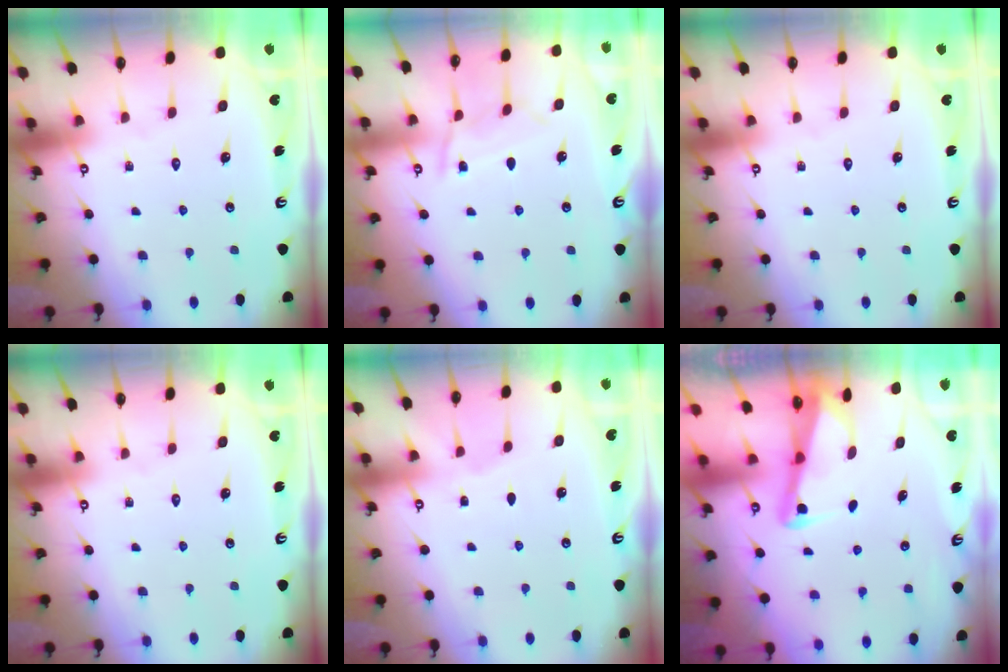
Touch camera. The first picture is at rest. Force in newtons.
{"total": 7.7, "press": 7.7, "slide": 0.7}
{"total": 0.0}
{"total": 0.0}
{"total": 1.6, "press": 1.5, "slide": 0.3}
{"total": 2.9, "press": 2.9, "slide": 0.4}